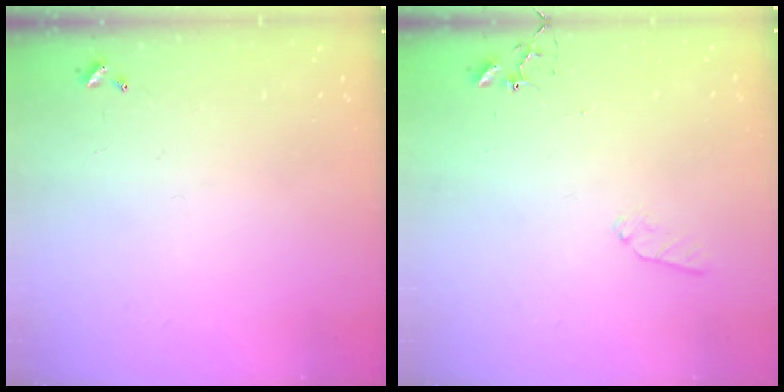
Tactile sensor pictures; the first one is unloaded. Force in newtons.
{"total": 6.6, "press": 6.5, "slide": 0.6}